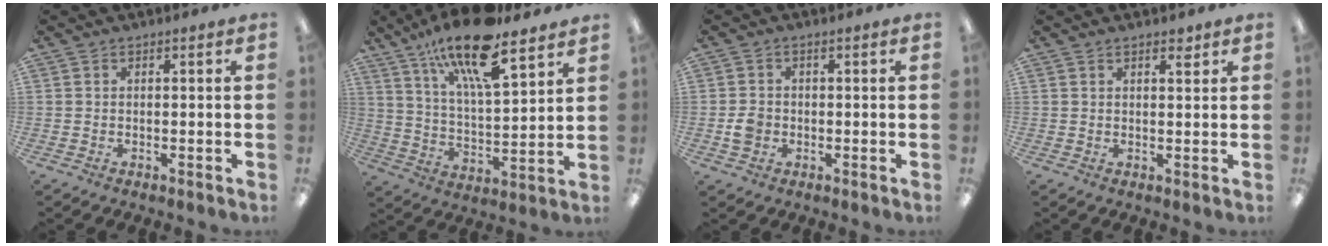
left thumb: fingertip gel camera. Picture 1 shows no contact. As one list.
[{"total": 18.6, "force": [13.4, 5.0, 11.9], "torque": [-0.209, -0.072, 0.224]}, {"total": 3.3, "force": [-0.6, 2.8, 1.7], "torque": [-0.021, 0.001, -0.013]}, {"total": 2.2, "force": [1.7, 0.7, 1.1], "torque": [-0.008, -0.007, 0.027]}]